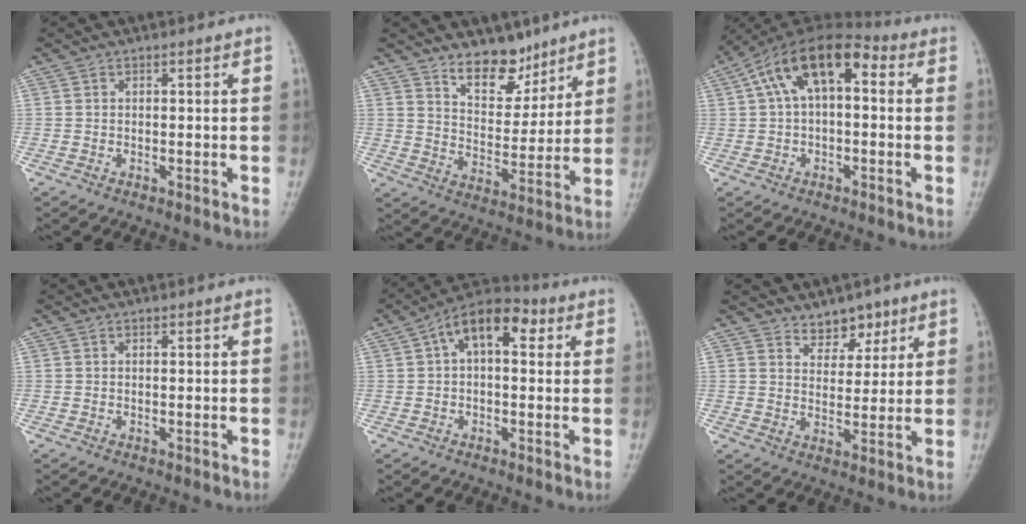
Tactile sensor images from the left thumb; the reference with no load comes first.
{"total": 9.4, "force": [7.2, 4.8, 3.9], "torque": [-0.030, -0.057, 0.126]}
{"total": 12.9, "force": [2.7, 6.9, 10.6], "torque": [-0.173, 0.042, 0.035]}
{"total": 0.0}
{"total": 10.4, "force": [2.7, 5.8, 8.2], "torque": [-0.110, 0.033, 0.032]}
{"total": 5.3, "force": [3.9, 3.2, 1.6], "torque": [0.012, -0.027, 0.063]}